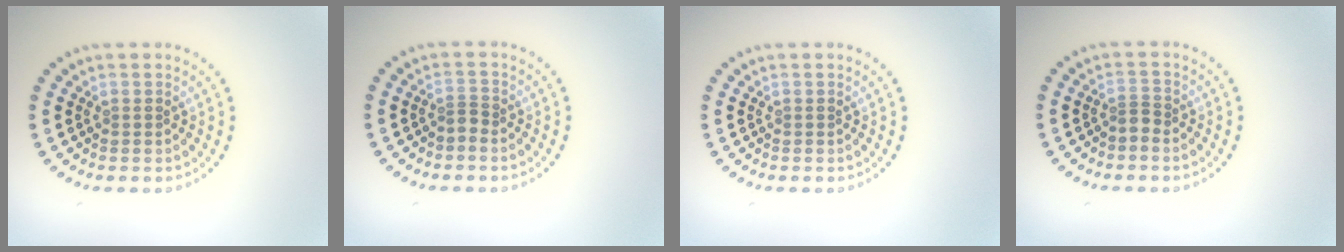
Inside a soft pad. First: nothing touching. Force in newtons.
{"total": 0.8, "press": 0.4, "slide": 0.7}
{"total": 0.0}
{"total": 0.9, "press": 0.6, "slide": 0.6}